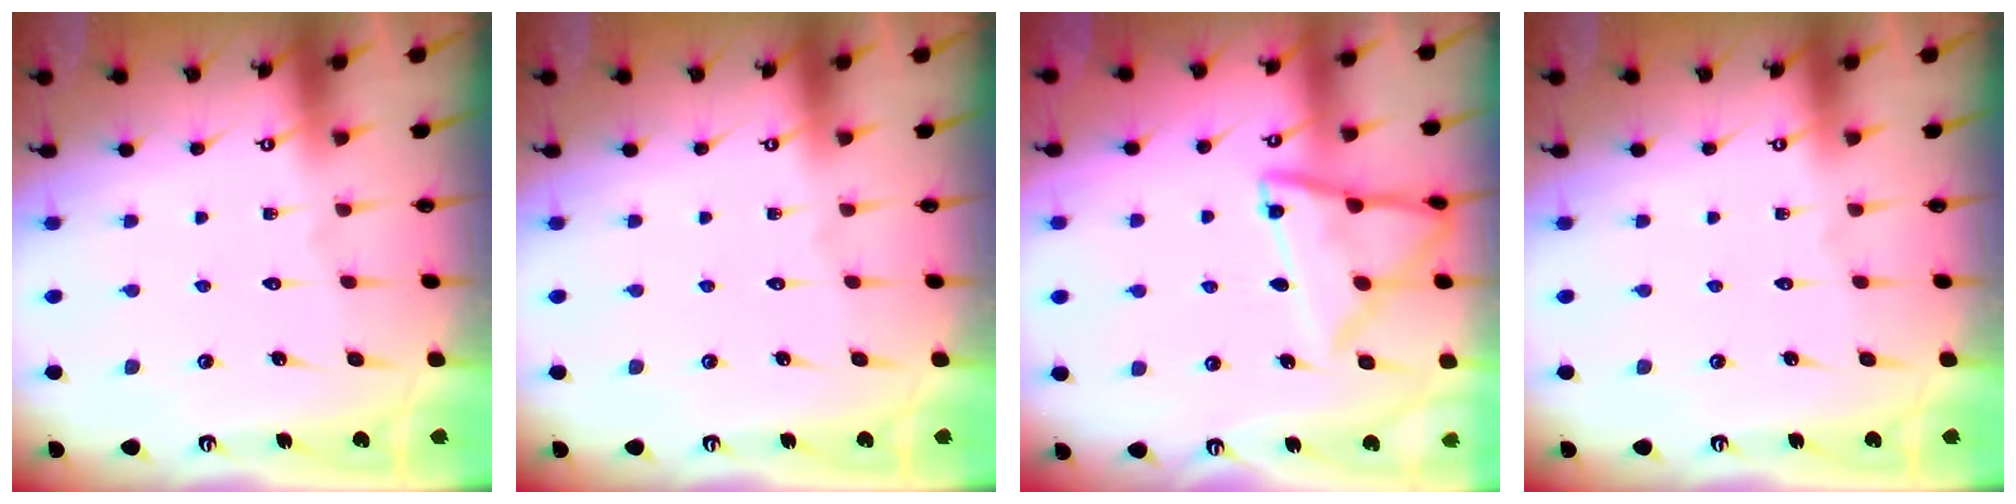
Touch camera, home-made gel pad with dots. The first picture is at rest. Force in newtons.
{"total": 0.0}
{"total": 13.1, "press": 13.1, "slide": 1.4}
{"total": 0.0}